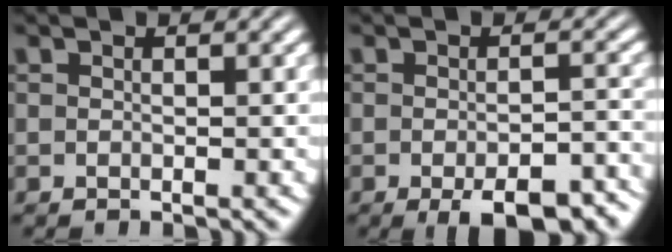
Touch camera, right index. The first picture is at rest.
{"total": 6.3, "force": [-4.6, 2.1, 3.8], "torque": [-0.047, -0.017, -0.062]}